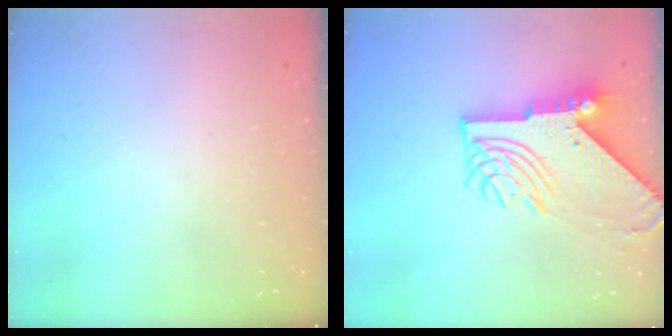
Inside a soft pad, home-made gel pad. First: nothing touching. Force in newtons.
{"total": 14.3, "press": 14.3, "slide": 1.5}